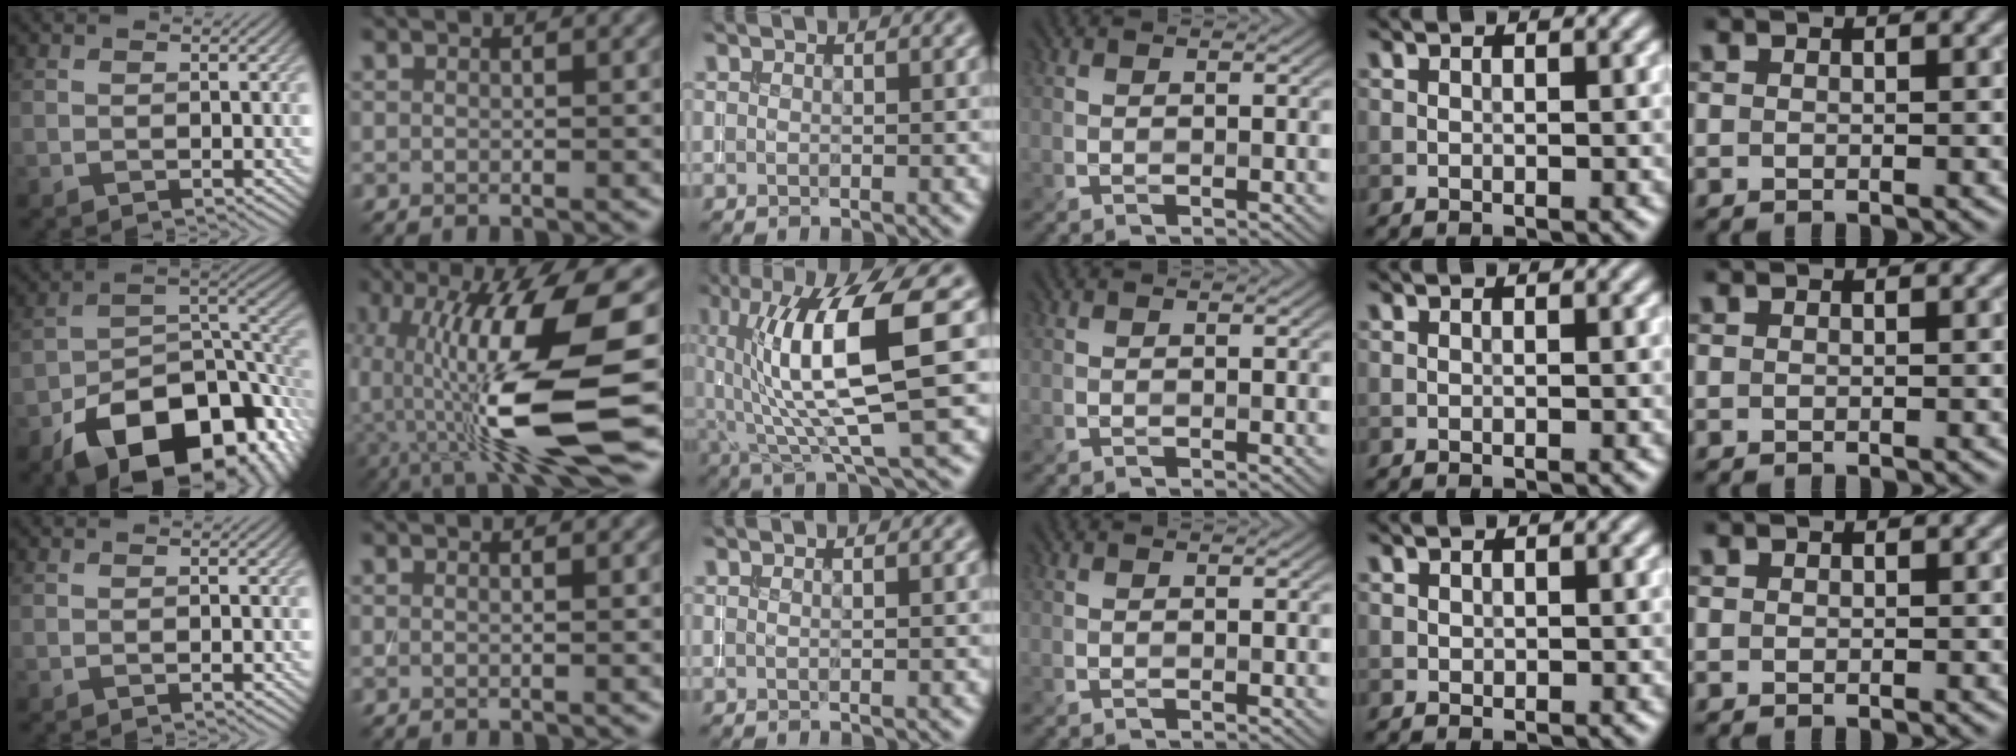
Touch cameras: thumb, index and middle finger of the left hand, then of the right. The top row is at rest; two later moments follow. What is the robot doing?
{"motion": "insert", "object": "drawer"}